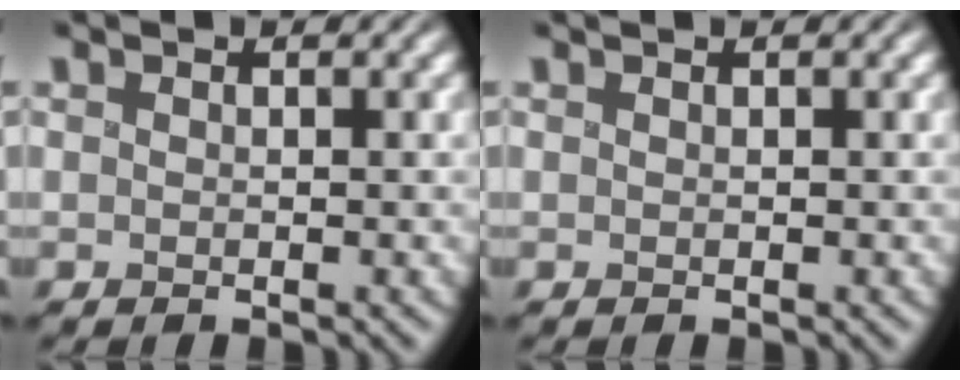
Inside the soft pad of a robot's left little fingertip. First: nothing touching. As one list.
[{"total": 0.0}]